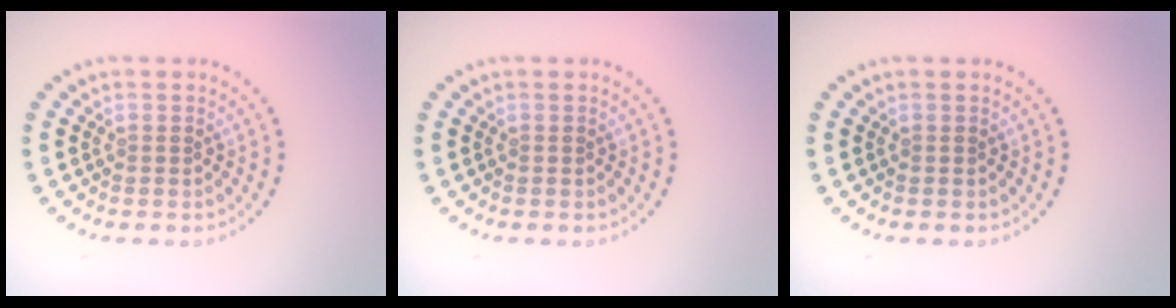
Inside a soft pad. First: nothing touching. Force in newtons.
{"total": 0.0}
{"total": 0.0}